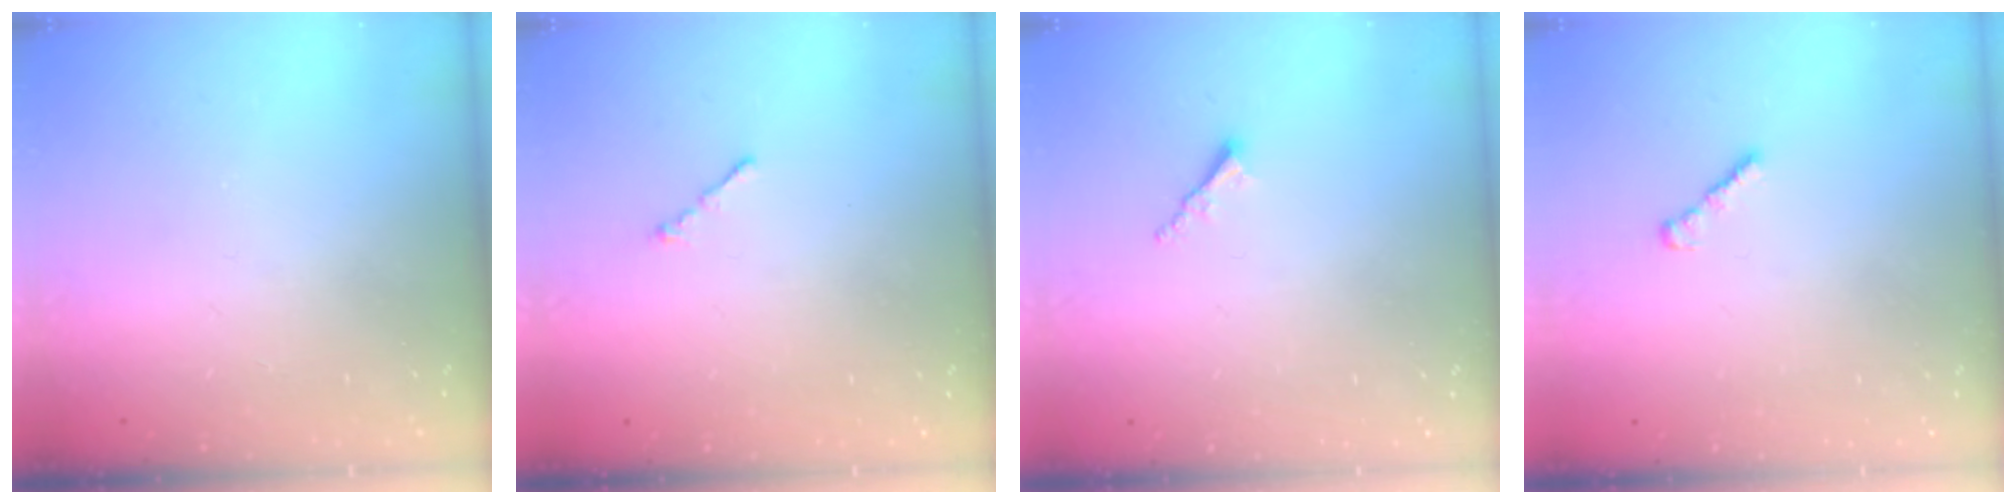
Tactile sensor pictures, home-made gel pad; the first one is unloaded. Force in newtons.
{"total": 0.9, "press": 0.8, "slide": 0.2}
{"total": 1.7, "press": 1.7, "slide": 0.2}
{"total": 1.3, "press": 1.3, "slide": 0.4}